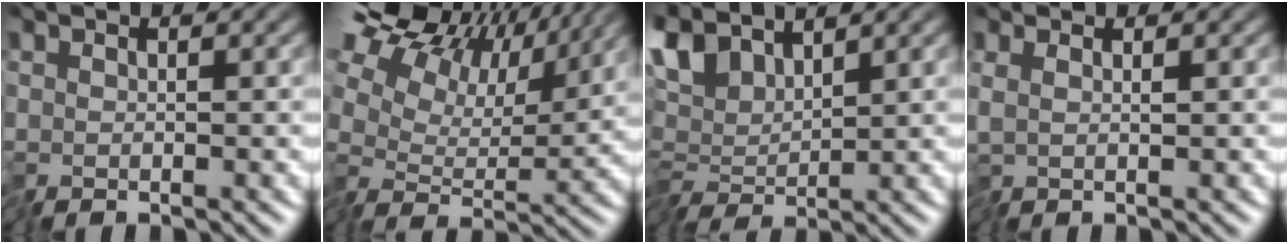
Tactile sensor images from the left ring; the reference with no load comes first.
{"total": 15.1, "force": [7.7, 8.9, 9.6], "torque": [-0.222, 0.059, 0.130]}
{"total": 5.3, "force": [2.4, 2.3, 4.1], "torque": [-0.095, 0.011, 0.033]}
{"total": 0.8, "force": [0.3, -0.4, 0.6], "torque": [-0.017, 0.002, 0.008]}